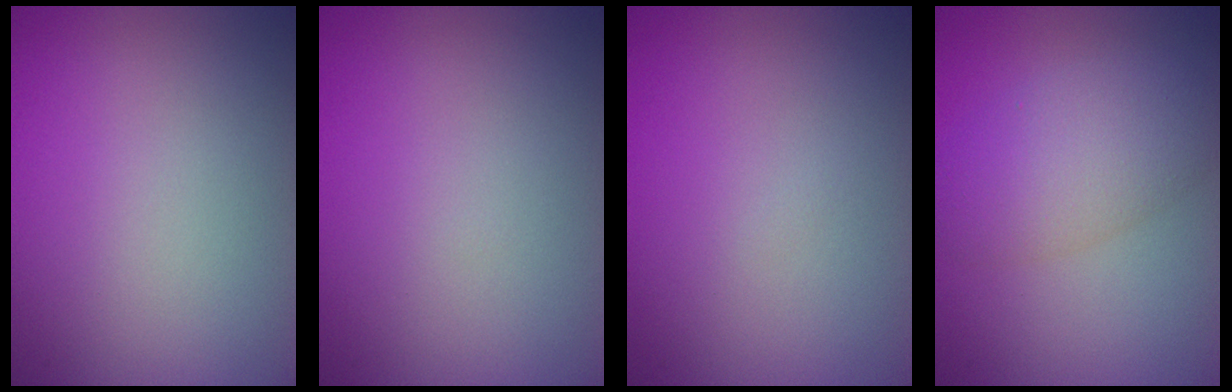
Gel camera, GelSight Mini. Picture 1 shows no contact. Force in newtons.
{"total": 0.0}
{"total": 0.0}
{"total": 5.2, "press": 5.2, "slide": 0.2}